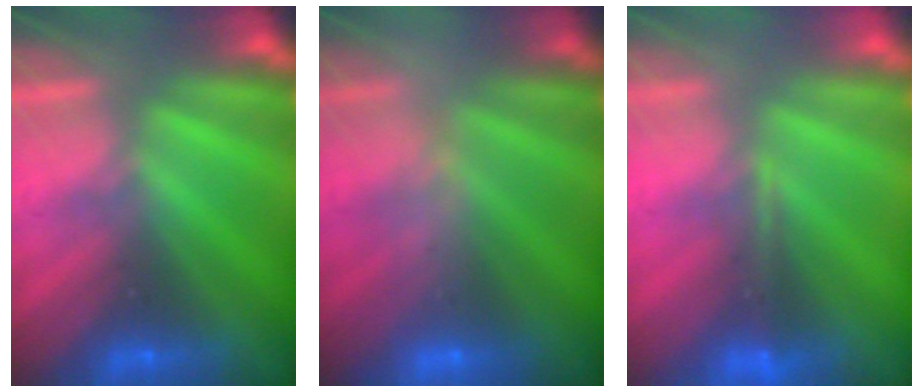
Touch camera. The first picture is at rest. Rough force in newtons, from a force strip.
{"total": 2.4}
{"total": 1.3}